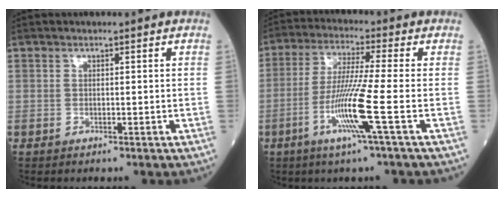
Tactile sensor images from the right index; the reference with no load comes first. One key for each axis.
{"total": 9.7, "fx": -3.4, "fy": -1.7, "fz": 9.0, "tx": -0.179, "ty": -0.018, "tz": -0.070}